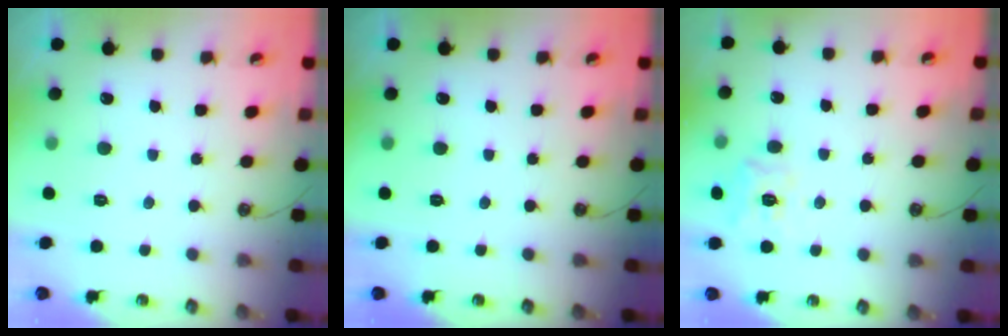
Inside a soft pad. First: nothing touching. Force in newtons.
{"total": 0.0}
{"total": 12.2, "press": 12.1, "slide": 1.5}